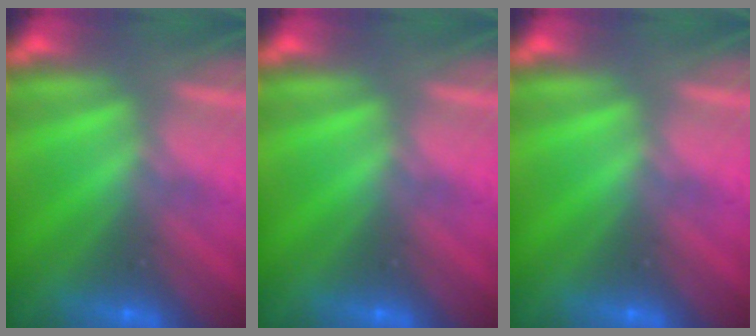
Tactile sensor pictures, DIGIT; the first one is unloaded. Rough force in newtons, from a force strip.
{"total": 0.0}
{"total": 0.0}